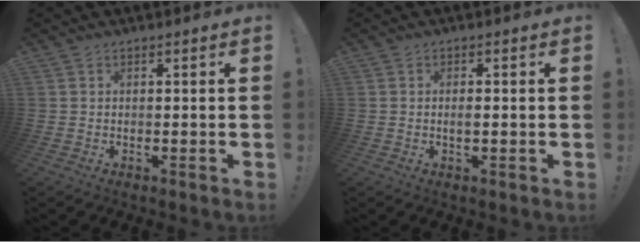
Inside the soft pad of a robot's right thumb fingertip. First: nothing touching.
{"total": 1.6, "force": [-0.3, 0.5, 1.4], "torque": [-0.018, 0.000, -0.009]}